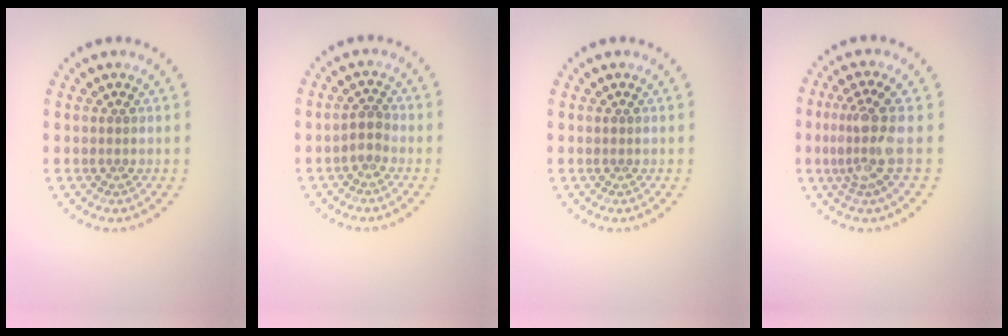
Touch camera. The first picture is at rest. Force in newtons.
{"total": 1.5, "press": 1.2, "slide": 0.9}
{"total": 0.0}
{"total": 3.6, "press": 2.7, "slide": 2.4}